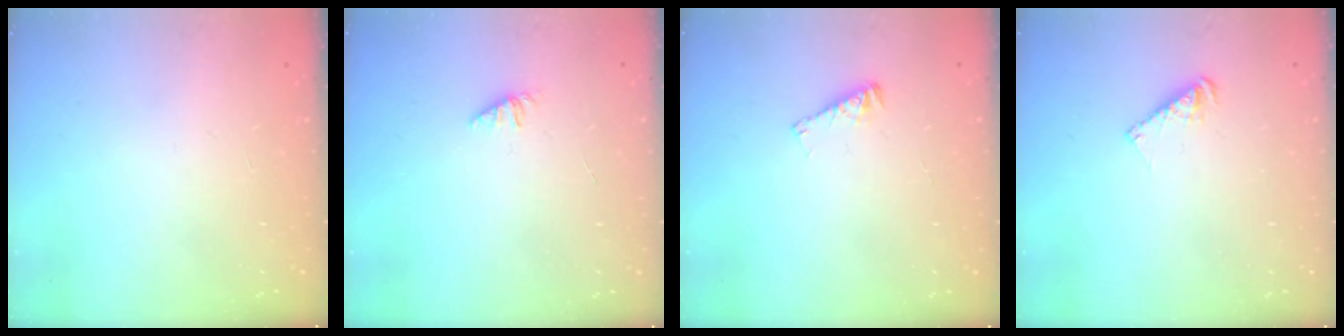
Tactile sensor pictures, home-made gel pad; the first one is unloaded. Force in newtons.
{"total": 1.8, "press": 1.7, "slide": 0.4}
{"total": 3.6, "press": 3.6, "slide": 0.3}
{"total": 4.5, "press": 4.4, "slide": 0.2}